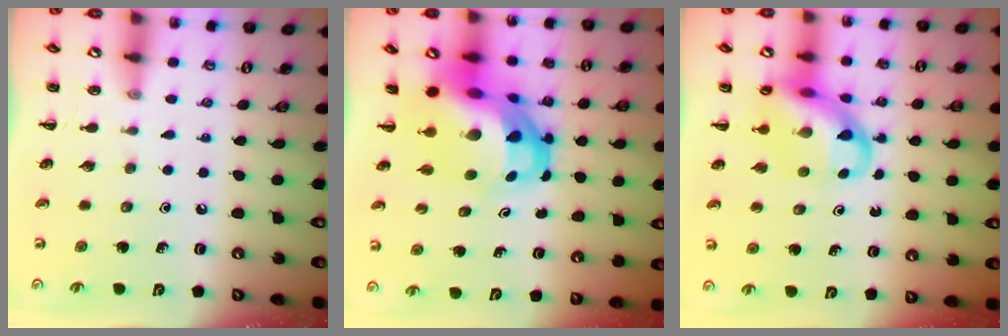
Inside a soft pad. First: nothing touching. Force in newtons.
{"total": 13.4, "press": 12.9, "slide": 3.4}
{"total": 11.6, "press": 11.2, "slide": 3.1}